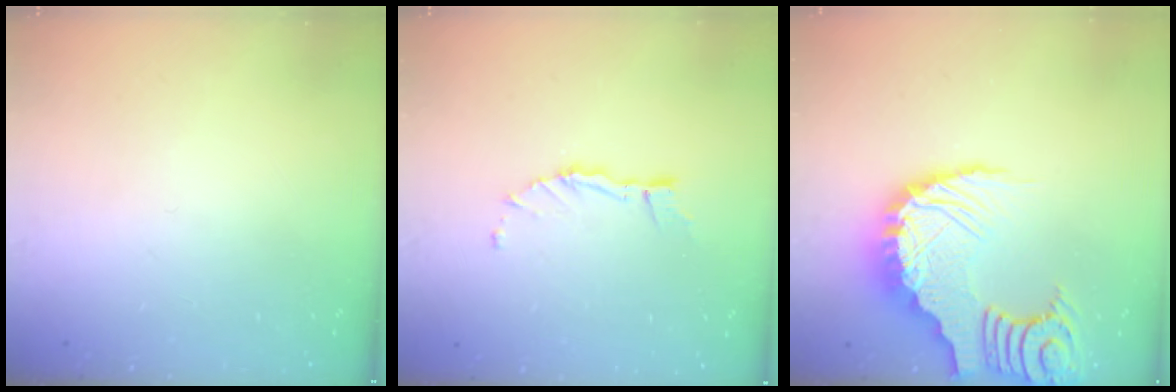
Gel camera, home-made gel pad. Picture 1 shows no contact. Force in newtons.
{"total": 5.1, "press": 5.1, "slide": 0.4}
{"total": 11.6, "press": 11.5, "slide": 1.5}